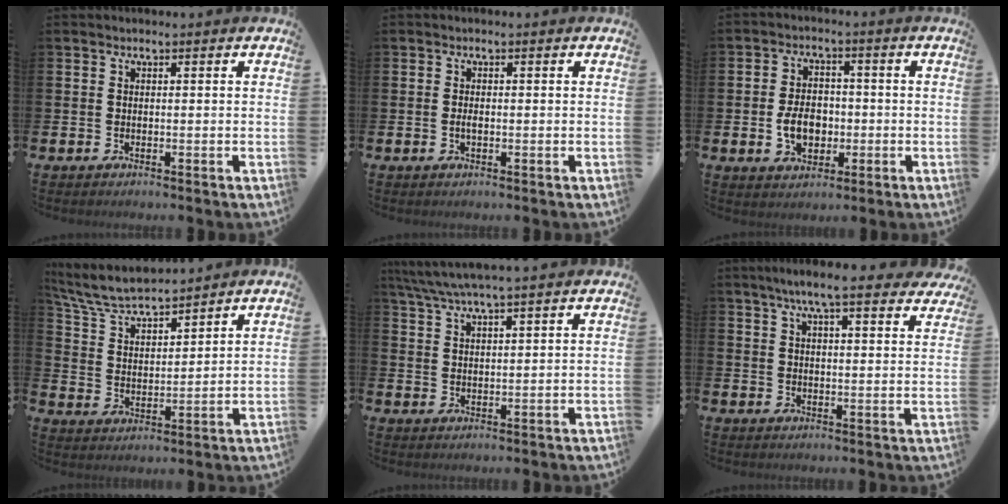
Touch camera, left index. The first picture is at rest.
{"total": 0.9, "force": [-0.2, 0.4, 0.8], "torque": [-0.012, 0.001, -0.006]}
{"total": 5.4, "force": [-1.1, 3.9, 3.5], "torque": [-0.050, 0.002, -0.026]}
{"total": 6.9, "force": [6.5, 1.0, 2.0], "torque": [-0.069, -0.037, 0.115]}
{"total": 5.2, "force": [4.8, -0.1, 2.0], "torque": [-0.058, -0.014, 0.087]}
{"total": 7.4, "force": [6.5, 0.9, 3.5], "torque": [-0.066, -0.024, 0.111]}